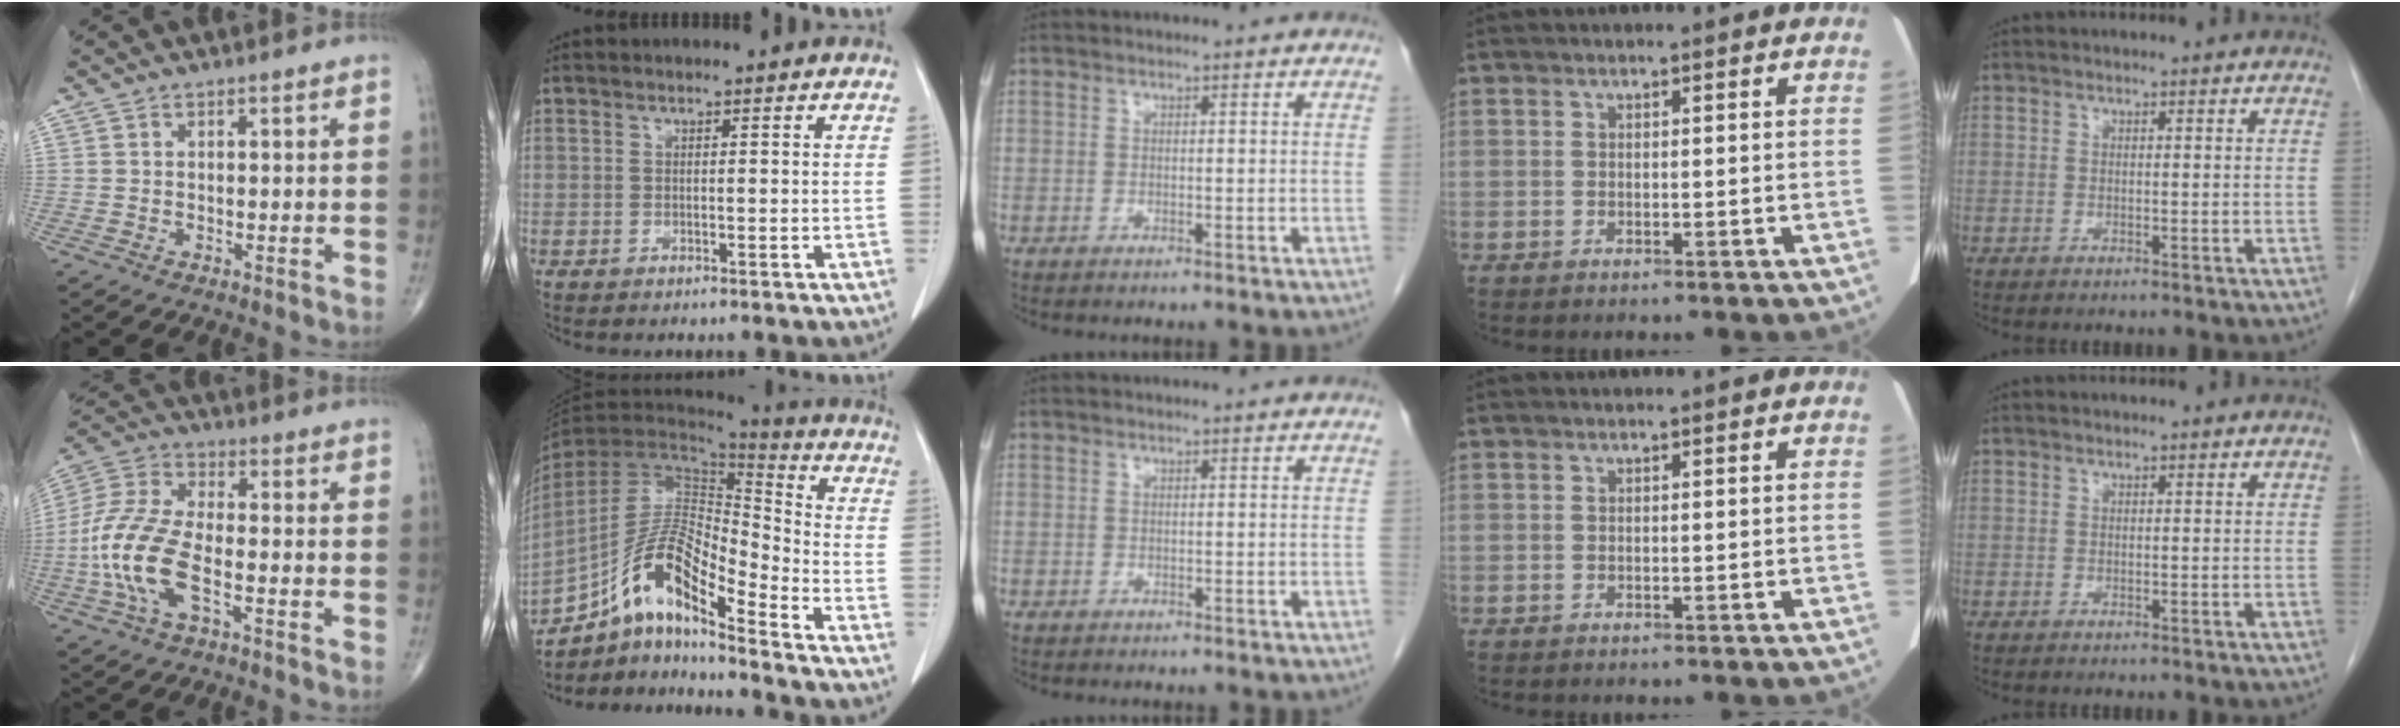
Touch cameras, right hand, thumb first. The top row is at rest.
{"thumb": {"total": 14.0, "force": [-3.9, 6.1, 11.9], "torque": [-0.269, 0.025, -0.080]}, "index": {"total": 14.9, "force": [-10.0, 3.0, 10.6], "torque": [-0.206, 0.018, -0.183]}}